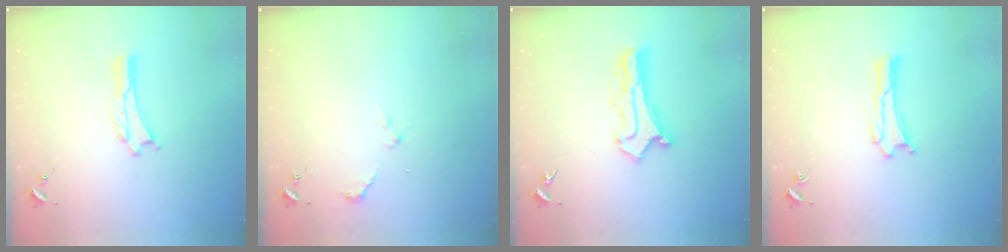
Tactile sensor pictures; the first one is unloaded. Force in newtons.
{"total": 2.3, "press": 2.3, "slide": 0.1}
{"total": 2.6, "press": 2.6, "slide": 0.2}
{"total": 0.0}